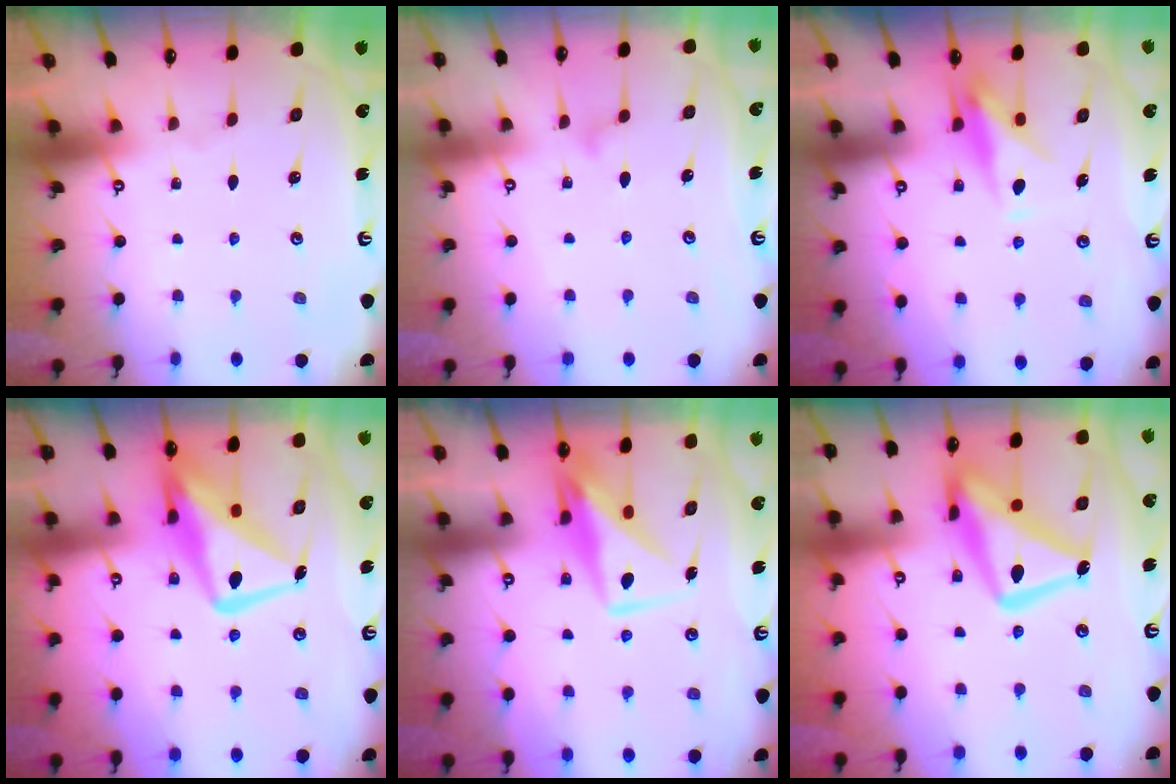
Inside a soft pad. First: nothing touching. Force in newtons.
{"total": 8.9, "press": 8.9, "slide": 0.5}
{"total": 9.2, "press": 9.2, "slide": 0.1}
{"total": 15.5, "press": 15.4, "slide": 1.1}
{"total": 10.9, "press": 10.8, "slide": 0.9}
{"total": 17.2, "press": 17.1, "slide": 1.5}